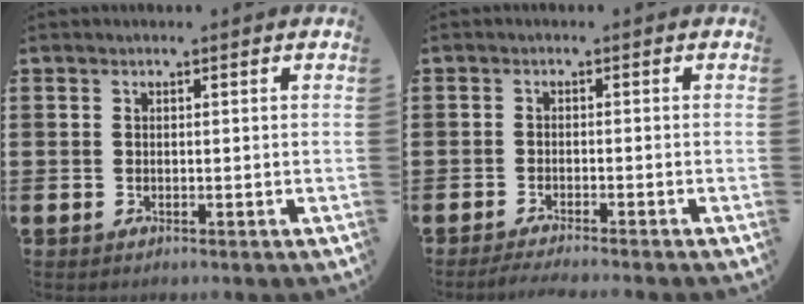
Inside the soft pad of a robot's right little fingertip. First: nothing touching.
{"total": 1.5, "force": [-1.4, -0.2, 0.6], "torque": [-0.007, 0.000, -0.026]}